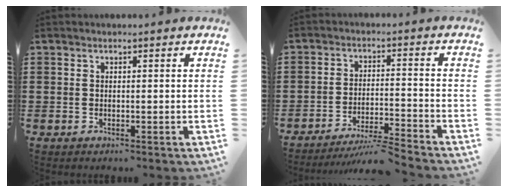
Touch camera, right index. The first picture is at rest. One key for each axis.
{"total": 5.0, "fx": -4.7, "fy": -0.6, "fz": 1.6, "tx": -0.036, "ty": -0.014, "tz": -0.095}